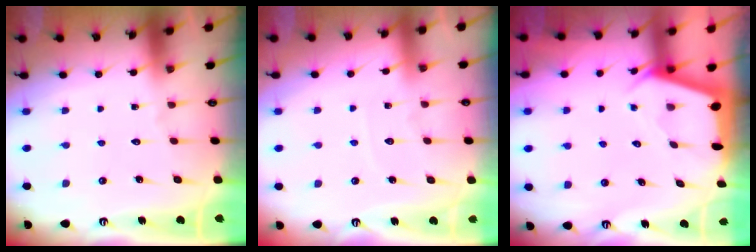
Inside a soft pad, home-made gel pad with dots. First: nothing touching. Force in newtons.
{"total": 3.8, "press": 3.7, "slide": 0.5}
{"total": 2.3, "press": 2.3, "slide": 0.3}